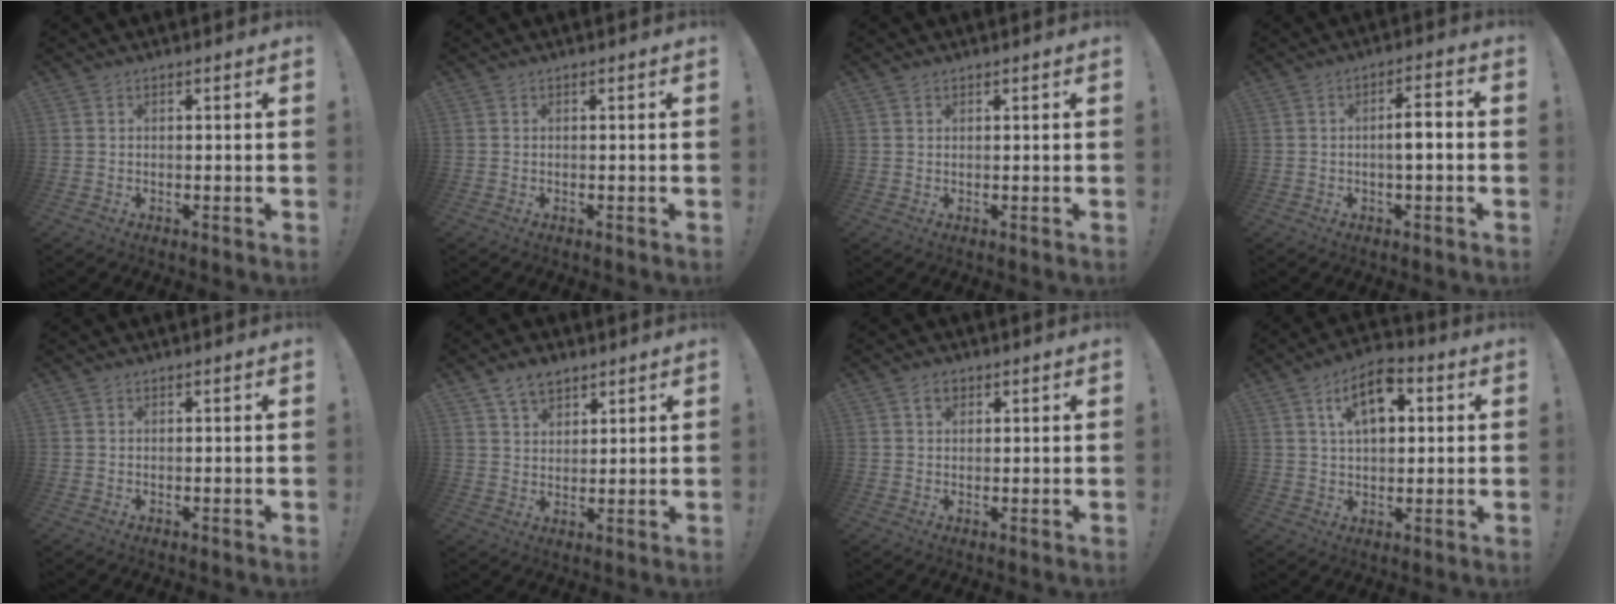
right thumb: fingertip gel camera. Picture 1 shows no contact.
{"total": 0.0}
{"total": 0.9, "force": [0.7, 0.5, 0.2], "torque": [-0.004, -0.001, 0.014]}
{"total": 5.3, "force": [-1.2, 1.1, 5.0], "torque": [-0.081, 0.008, -0.026]}
{"total": 0.0}
{"total": 6.6, "force": [4.8, 3.9, 2.3], "torque": [-0.037, -0.023, 0.090]}
{"total": 3.0, "force": [1.5, 2.1, 1.6], "torque": [-0.019, 0.000, 0.025]}
{"total": 11.4, "force": [4.1, 6.4, 8.5], "torque": [-0.133, 0.004, 0.072]}